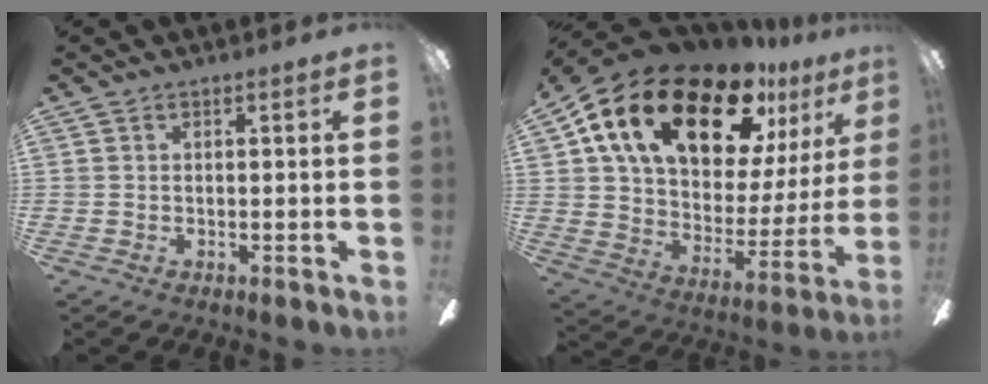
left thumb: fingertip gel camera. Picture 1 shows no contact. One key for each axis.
{"total": 26.2, "fx": 16.1, "fy": 12.6, "fz": 16.4, "tx": -0.305, "ty": -0.084, "tz": 0.276}